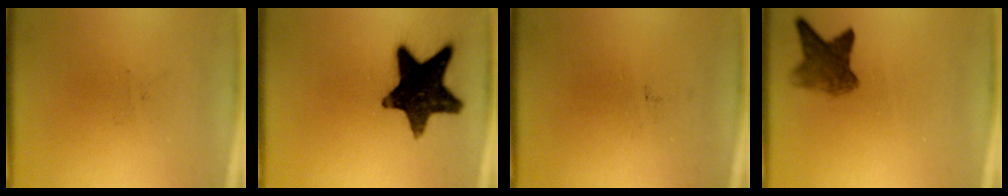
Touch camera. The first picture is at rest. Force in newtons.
{"total": 15.5}
{"total": 0.0}
{"total": 5.2}